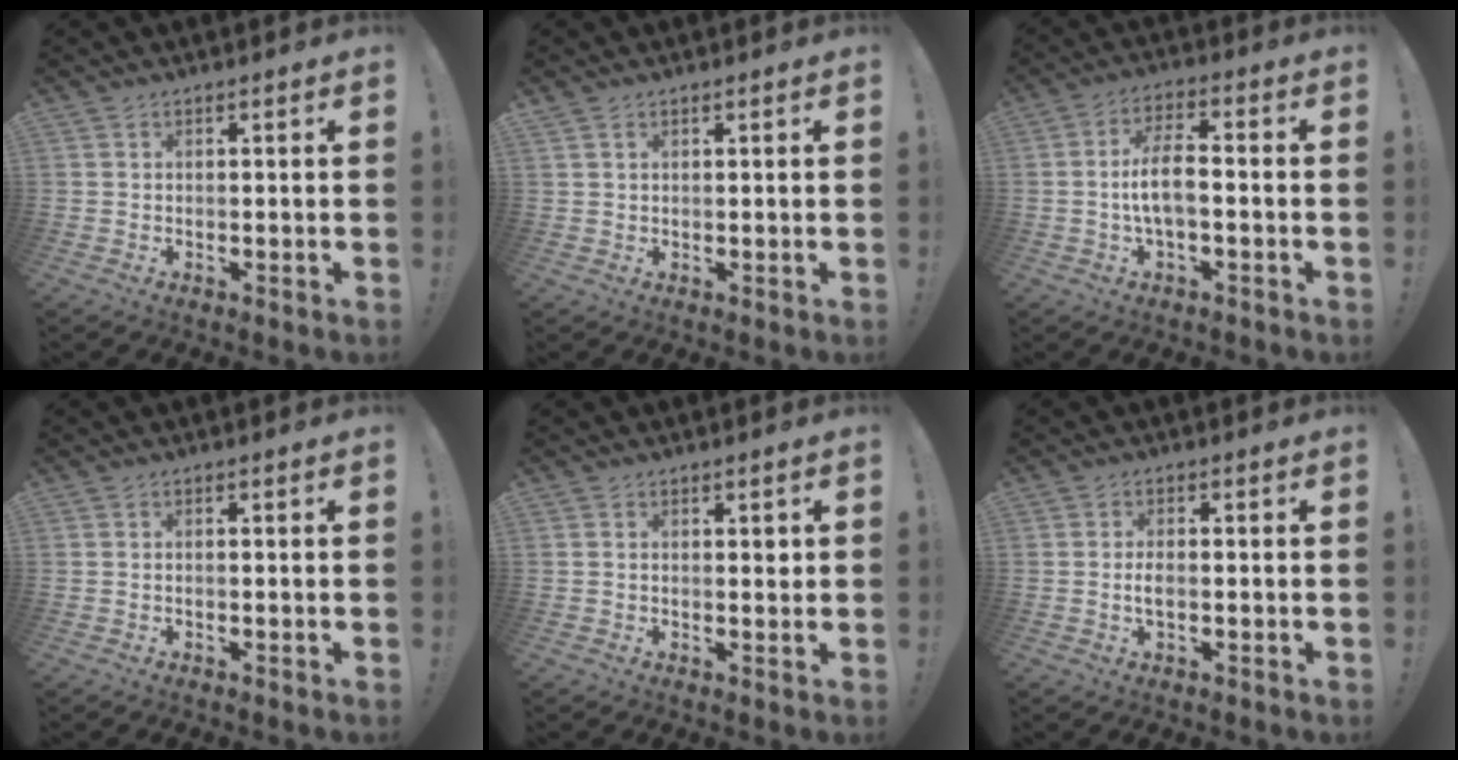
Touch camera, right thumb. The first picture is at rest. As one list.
[{"total": 1.2, "force": [0.9, 0.7, 0.6], "torque": [-0.005, -0.002, 0.016]}, {"total": 8.7, "force": [-1.3, 3.4, 7.9], "torque": [-0.153, 0.007, -0.024]}, {"total": 0.5, "force": [-0.3, -0.2, 0.4], "torque": [-0.008, -0.001, -0.005]}, {"total": 1.4, "force": [0.4, 0.7, 1.2], "torque": [-0.012, -0.002, 0.005]}, {"total": 2.7, "force": [-0.5, 1.1, 2.5], "torque": [-0.050, 0.002, -0.011]}]